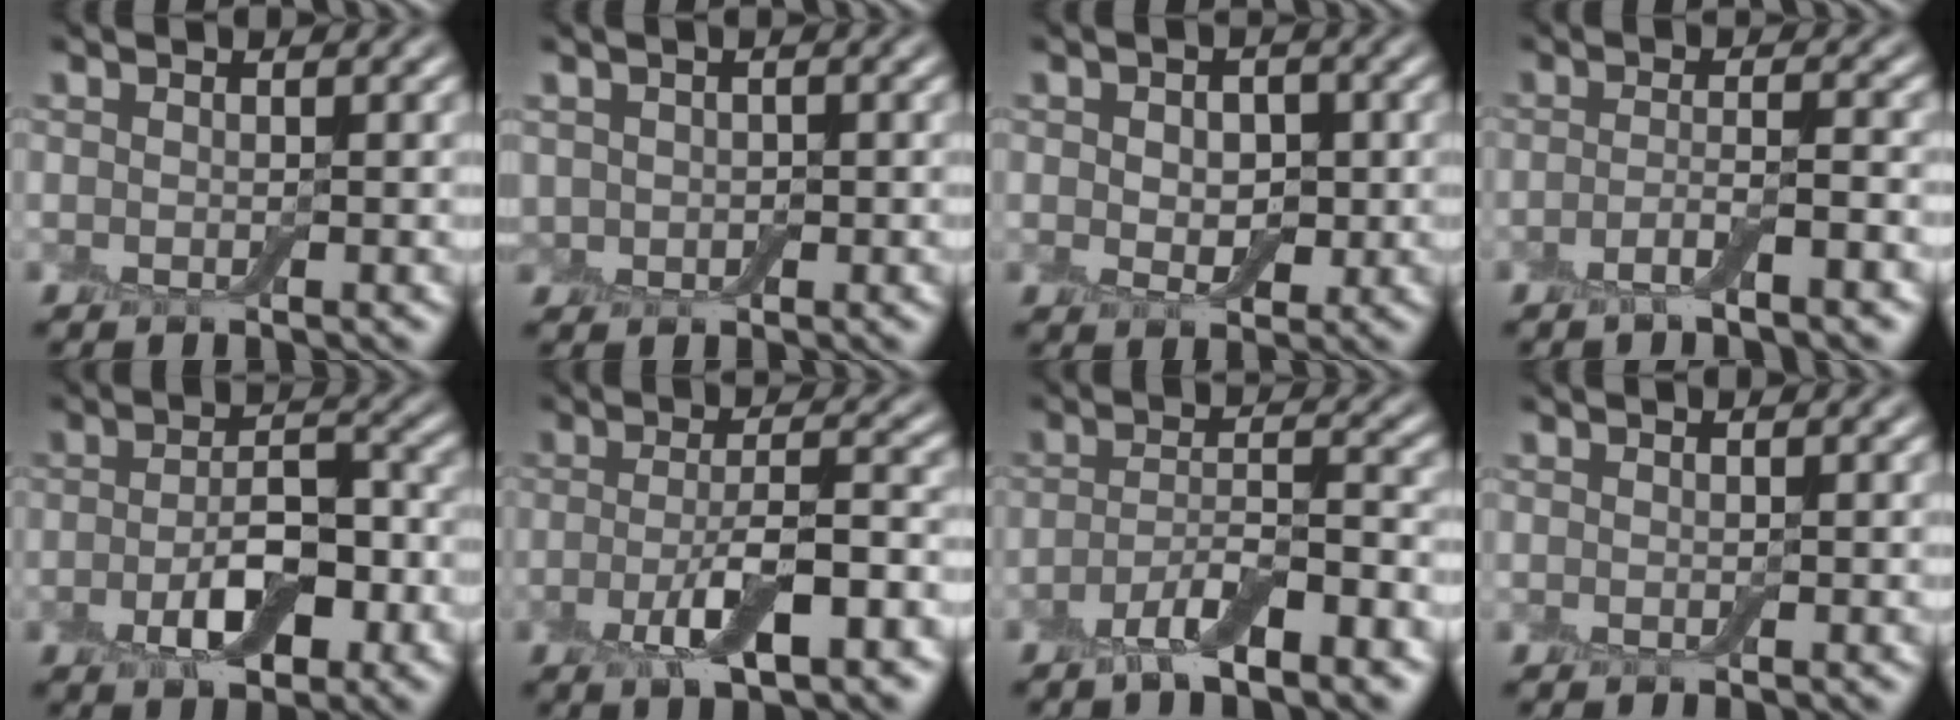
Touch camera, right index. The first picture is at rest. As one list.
[{"total": 1.4, "force": [0.1, 1.3, 0.6], "torque": [-0.011, -0.003, -0.001]}, {"total": 3.4, "force": [0.1, 2.3, 2.5], "torque": [-0.037, -0.001, -0.001]}, {"total": 2.8, "force": [-1.6, 0.4, 2.3], "torque": [-0.040, 0.004, -0.036]}, {"total": 5.7, "force": [-2.1, 2.7, 4.6], "torque": [-0.079, 0.005, -0.037]}, {"total": 6.1, "force": [-2.3, 1.9, 5.3], "torque": [-0.105, -0.002, -0.041]}, {"total": 5.0, "force": [-2.9, 1.3, 3.8], "torque": [-0.071, -0.001, -0.056]}, {"total": 0.0}]